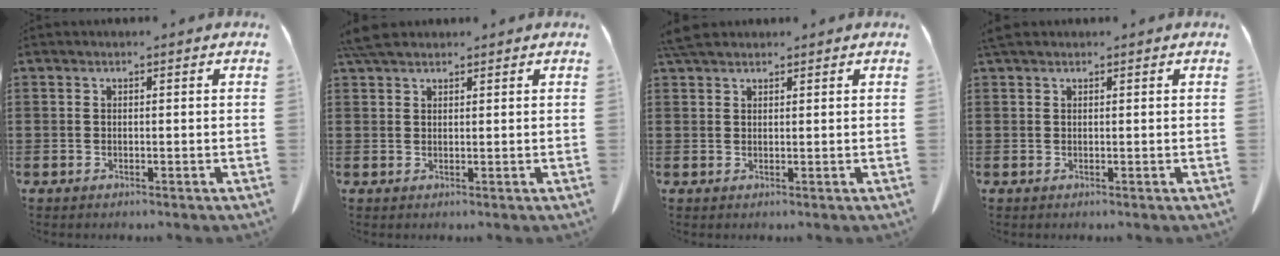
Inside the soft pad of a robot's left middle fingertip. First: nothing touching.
{"total": 3.7, "force": [3.0, 1.1, 1.8], "torque": [-0.044, 0.003, 0.059]}
{"total": 3.1, "force": [2.7, 0.9, 1.4], "torque": [-0.035, 0.002, 0.053]}
{"total": 1.0, "force": [0.8, 0.3, 0.5], "torque": [-0.014, 0.000, 0.015]}